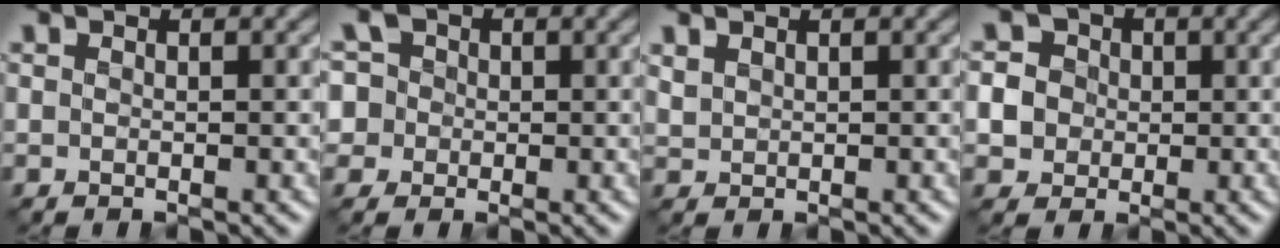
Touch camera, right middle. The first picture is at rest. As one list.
[{"total": 4.7, "force": [1.0, 4.3, 1.4], "torque": [-0.025, 0.026, -0.002]}, {"total": 1.1, "force": [0.9, 0.5, 0.3], "torque": [-0.011, 0.003, 0.025]}, {"total": 5.8, "force": [0.3, 5.6, 1.7], "torque": [-0.042, 0.028, -0.001]}]